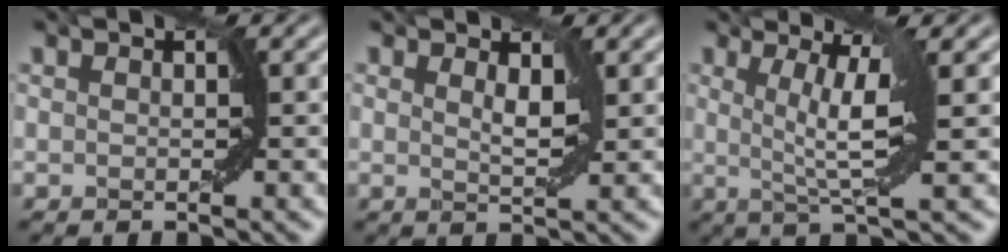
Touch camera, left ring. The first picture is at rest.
{"total": 1.1, "force": [0.5, 0.3, 1.0], "torque": [-0.020, 0.001, 0.016]}
{"total": 4.6, "force": [0.3, 0.5, 4.5], "torque": [-0.085, 0.001, 0.012]}